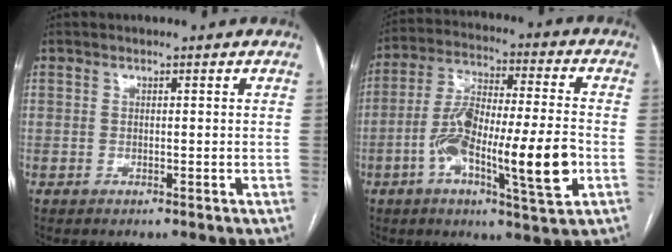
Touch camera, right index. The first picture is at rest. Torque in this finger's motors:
{"motor_torque": [0.74, -0.14, 1.04, 0.21]}